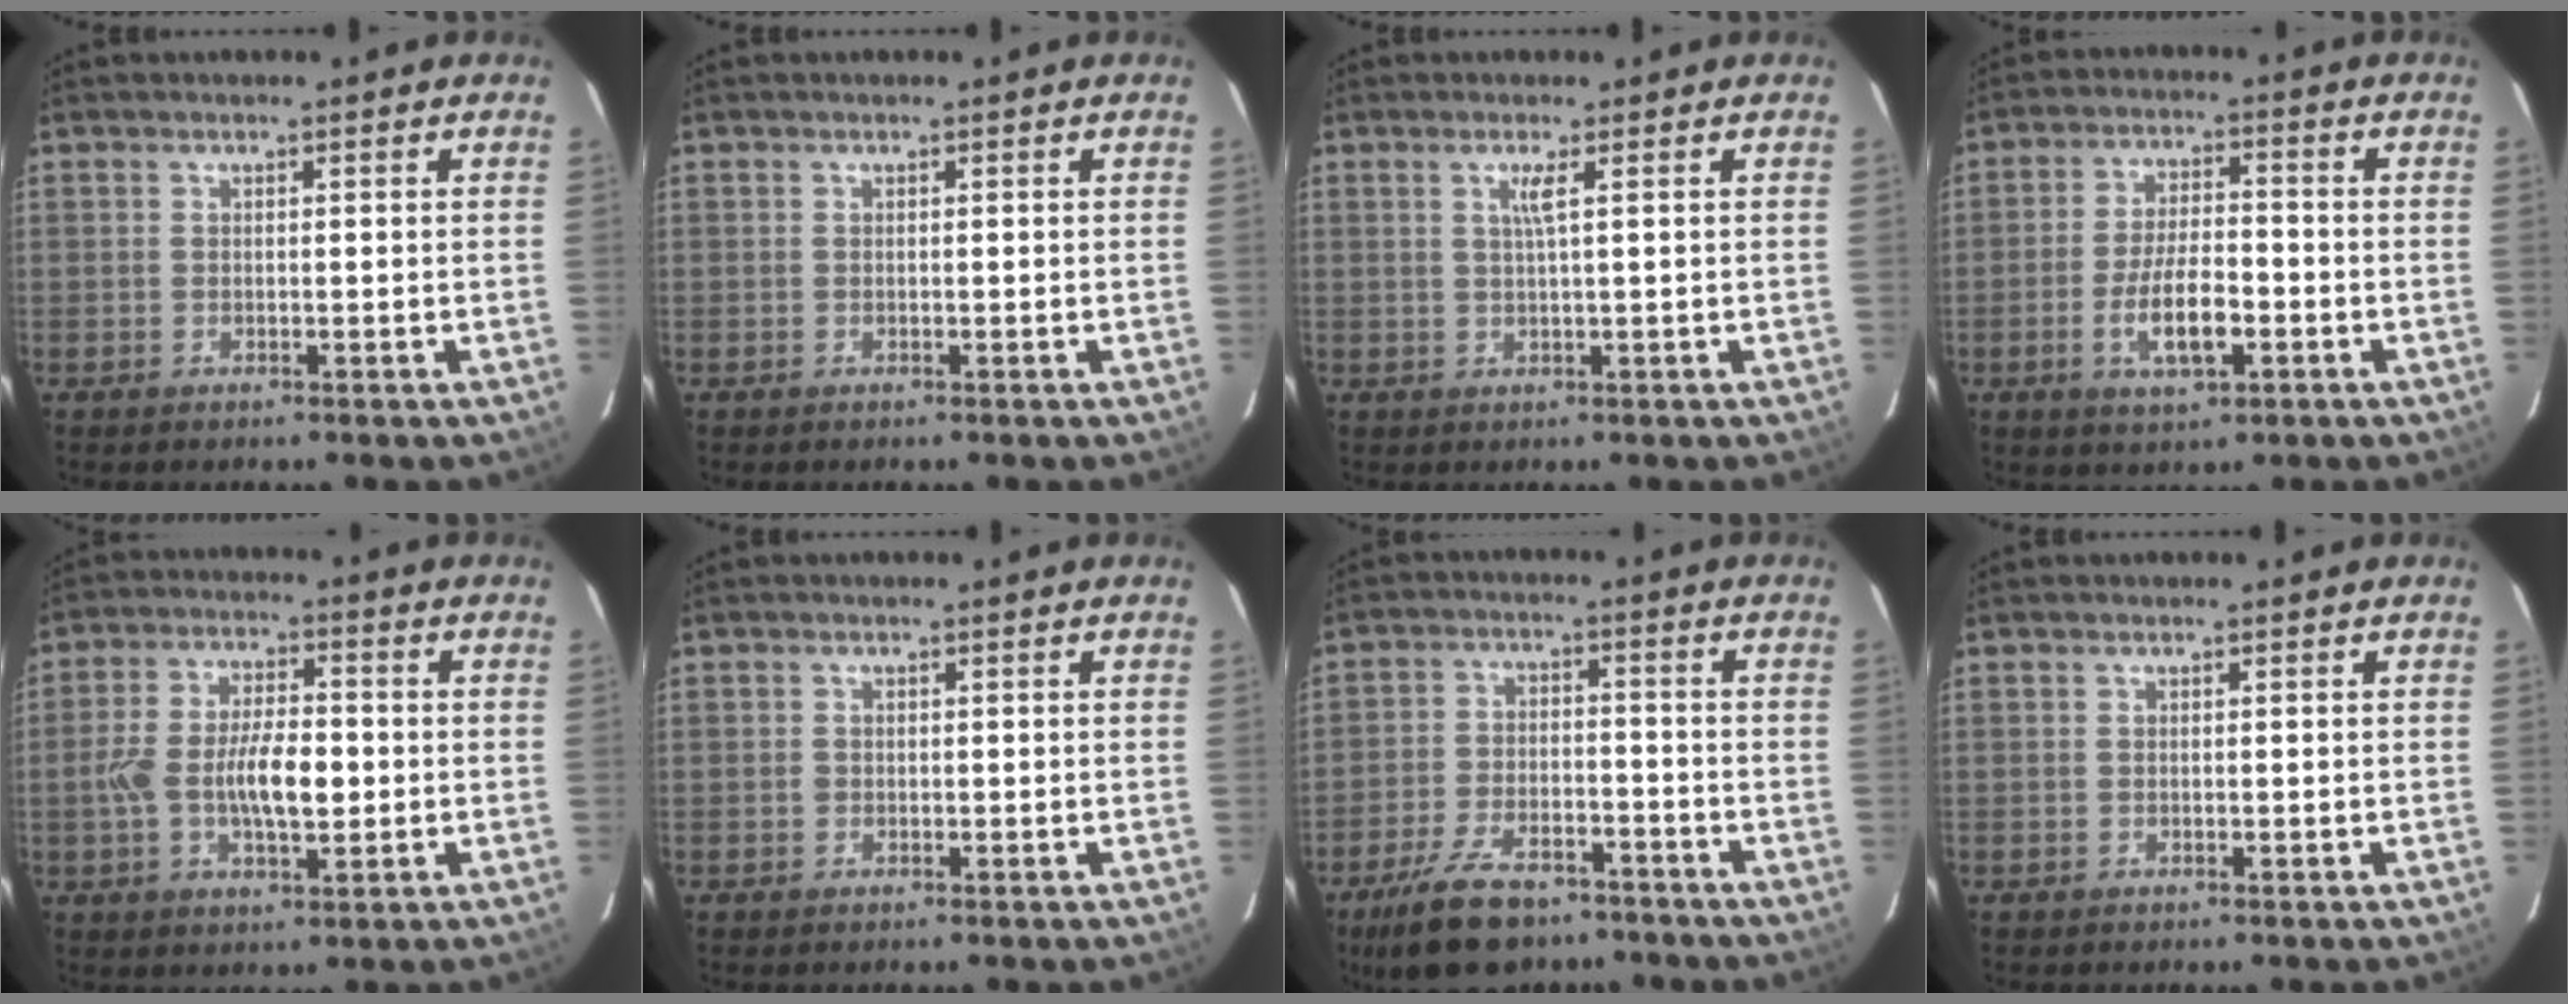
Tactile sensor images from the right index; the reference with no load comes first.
{"total": 0.0}
{"total": 1.9, "force": [0.7, -0.5, 1.8], "torque": [-0.033, -0.003, 0.015]}
{"total": 8.9, "force": [-3.2, 3.1, 7.7], "torque": [-0.152, -0.004, -0.053]}
{"total": 10.0, "force": [-1.5, 4.1, 9.0], "torque": [-0.176, 0.005, -0.026]}
{"total": 0.6, "force": [-0.1, 0.6, 0.1], "torque": [0.000, 0.001, -0.002]}
{"total": 13.6, "force": [-9.8, 6.2, 7.0], "torque": [-0.158, -0.006, -0.163]}
{"total": 0.0}